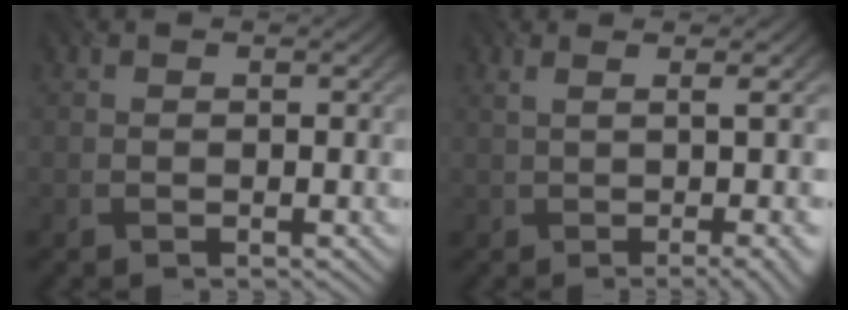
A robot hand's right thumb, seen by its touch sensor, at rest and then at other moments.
{"total": 6.9, "force": [0.1, 1.8, 6.7], "torque": [-0.074, 0.011, 0.006]}